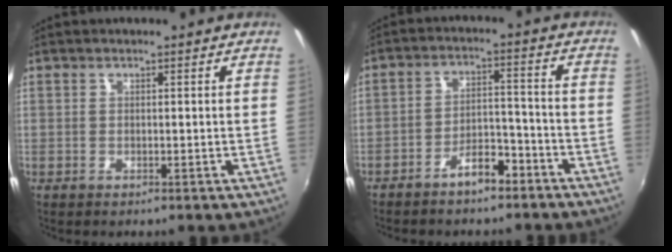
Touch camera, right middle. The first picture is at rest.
{"total": 6.5, "force": [-5.0, 2.6, 3.2], "torque": [-0.065, 0.025, -0.071]}